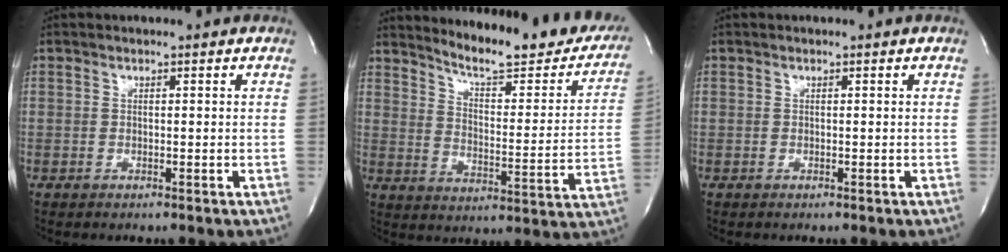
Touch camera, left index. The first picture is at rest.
{"total": 21.3, "force": [18.9, 4.0, 9.0], "torque": [-0.113, -0.064, 0.234]}
{"total": 0.0}